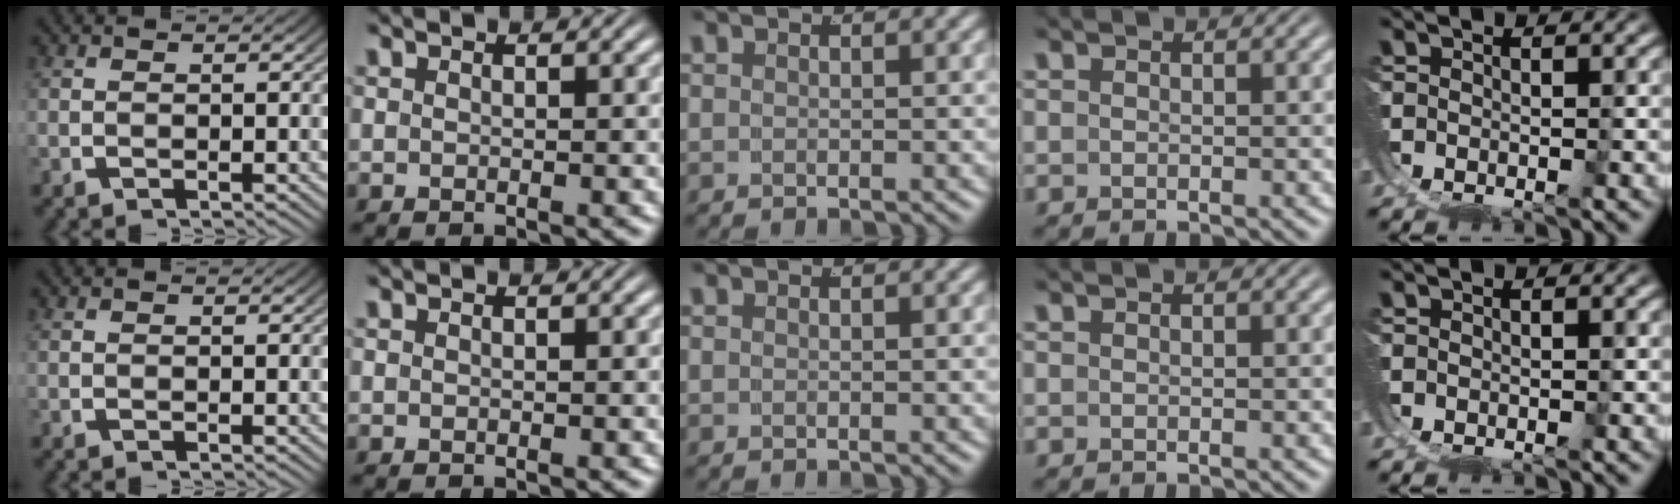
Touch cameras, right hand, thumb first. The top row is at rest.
{}